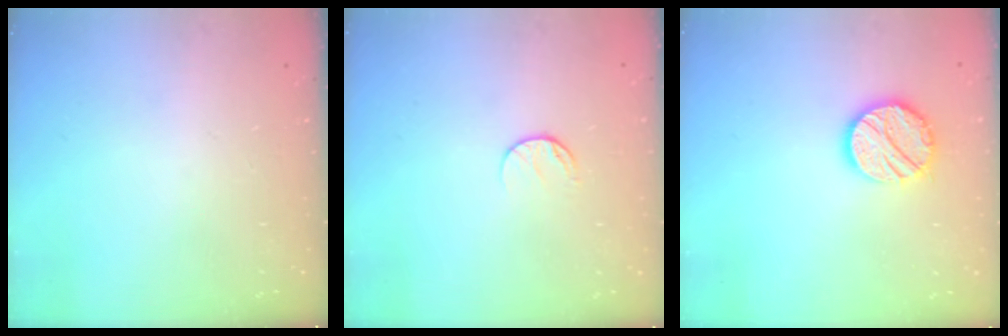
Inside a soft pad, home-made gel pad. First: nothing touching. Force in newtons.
{"total": 6.8, "press": 6.7, "slide": 0.8}
{"total": 12.8, "press": 12.8, "slide": 0.8}